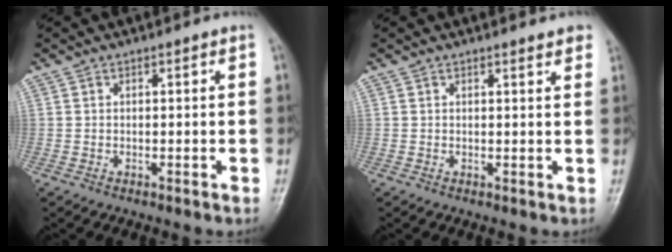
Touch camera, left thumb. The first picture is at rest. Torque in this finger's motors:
{"motor_torque": [0.41, 0.50, 0.10, 0.13, -0.02]}